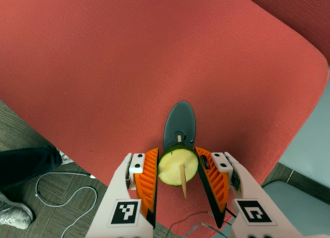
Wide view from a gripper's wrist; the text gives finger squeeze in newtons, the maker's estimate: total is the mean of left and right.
{"total": 8.0, "left": 8.1, "right": 7.8}